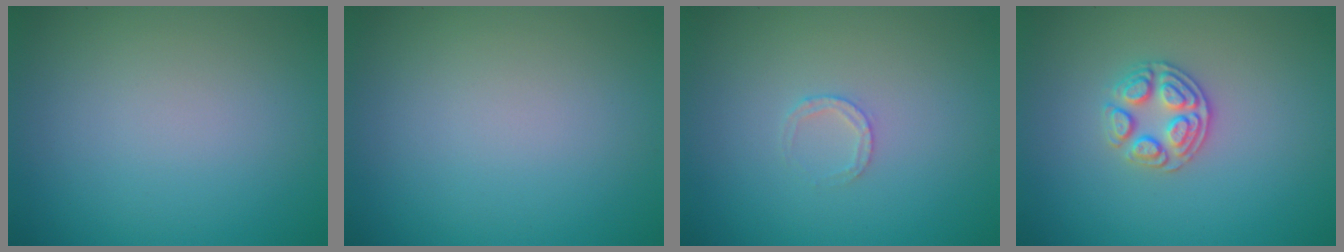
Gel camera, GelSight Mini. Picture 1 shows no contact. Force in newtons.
{"total": 0.0}
{"total": 1.3, "press": 1.3, "slide": 0.2}
{"total": 2.7, "press": 2.6, "slide": 0.8}